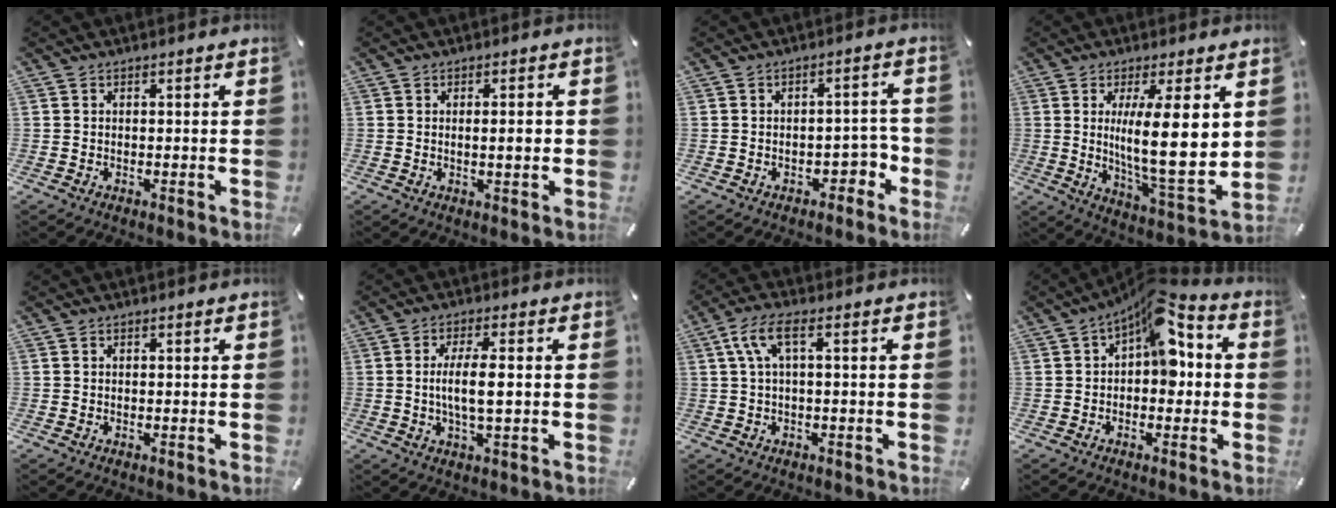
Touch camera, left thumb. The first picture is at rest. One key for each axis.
{"total": 3.2, "fx": 0.1, "fy": 0.9, "fz": 3.1, "tx": -0.048, "ty": -0.001, "tz": -0.003}
{"total": 5.7, "fx": -2.1, "fy": 3.7, "fz": 3.7, "tx": -0.044, "ty": 0.009, "tz": -0.038}
{"total": 17.0, "fx": 3.0, "fy": 4.3, "fz": 16.1, "tx": -0.270, "ty": -0.029, "tz": 0.037}
{"total": 0.0}
{"total": 7.7, "fx": 0.0, "fy": 1.9, "fz": 7.5, "tx": -0.149, "ty": -0.002, "tz": -0.006}
{"total": 6.4, "fx": 0.9, "fy": 2.2, "fz": 6.0, "tx": -0.118, "ty": 0.005, "tz": 0.016}
{"total": 11.5, "fx": 3.1, "fy": 6.4, "fz": 9.1, "tx": -0.117, "ty": -0.022, "tz": 0.048}